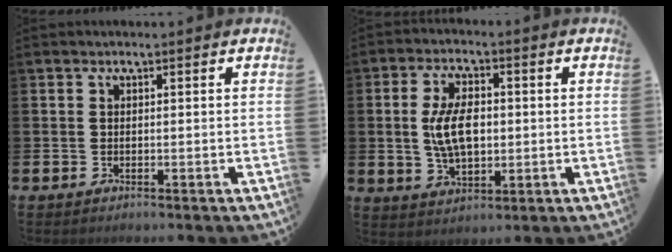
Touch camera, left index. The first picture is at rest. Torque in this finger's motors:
{"motor_torque": [1.00, 0.05, 0.75, 0.21]}